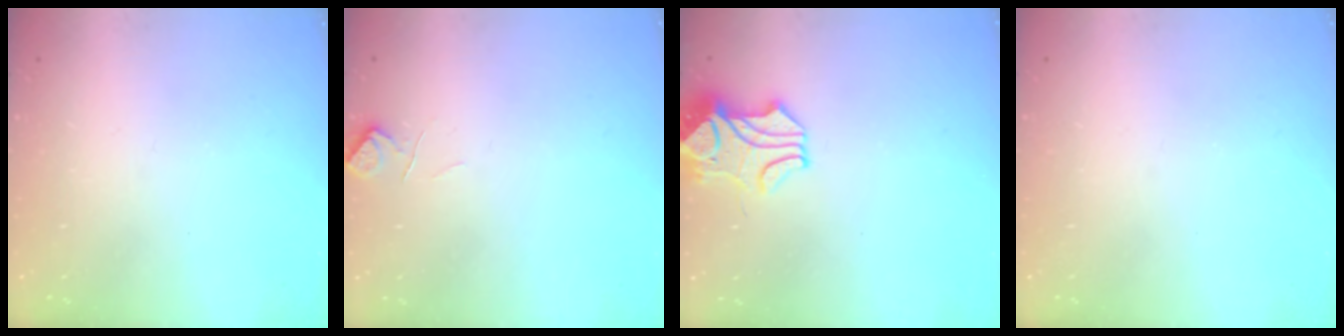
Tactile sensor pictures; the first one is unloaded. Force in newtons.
{"total": 1.0, "press": 0.7, "slide": 0.6}
{"total": 2.5, "press": 2.2, "slide": 1.1}
{"total": 0.0}